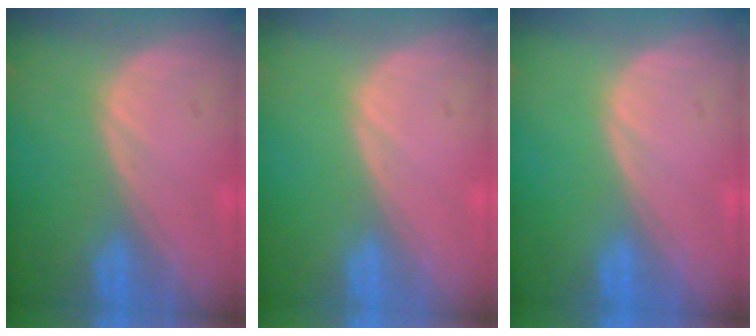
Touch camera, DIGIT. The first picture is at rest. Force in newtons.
{"total": 0.0}
{"total": 0.0}